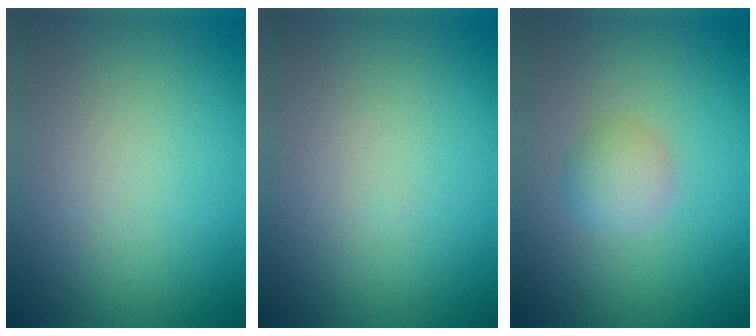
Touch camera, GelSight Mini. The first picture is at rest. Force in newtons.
{"total": 0.0}
{"total": 2.0, "press": 2.0, "slide": 0.0}